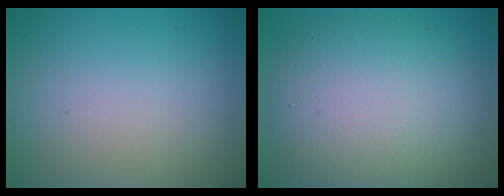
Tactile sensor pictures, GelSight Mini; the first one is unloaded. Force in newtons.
{"total": 9.0, "press": 8.9, "slide": 0.9}